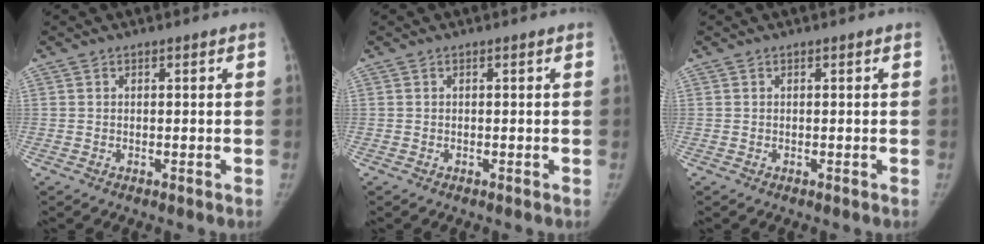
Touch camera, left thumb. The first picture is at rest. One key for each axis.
{"total": 0.0}
{"total": 0.0}